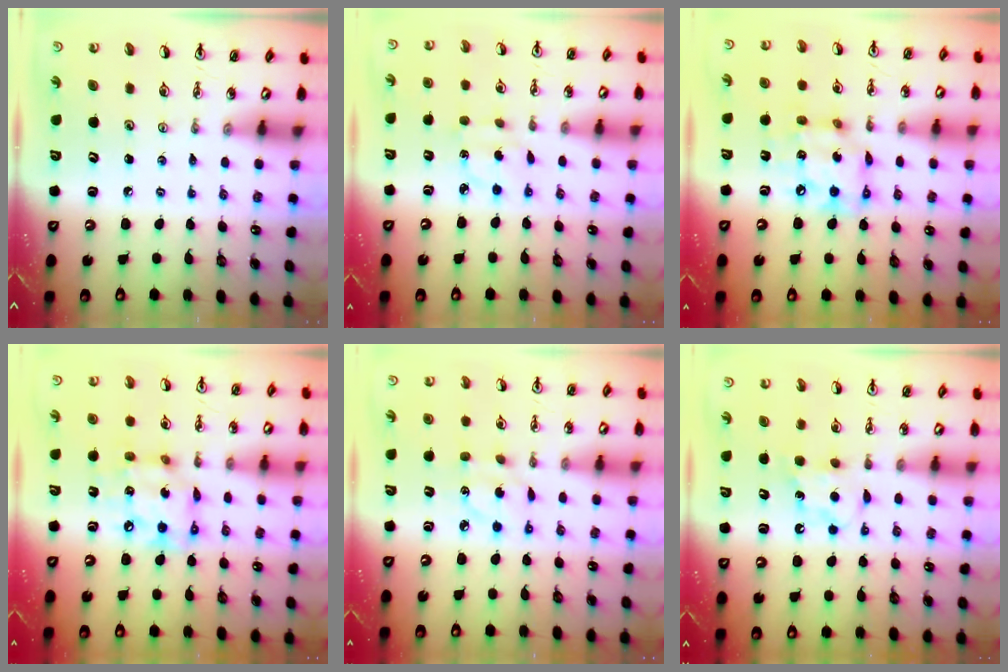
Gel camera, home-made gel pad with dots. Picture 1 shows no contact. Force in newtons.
{"total": 3.2, "press": 3.2, "slide": 0.5}
{"total": 13.3, "press": 13.2, "slide": 1.4}
{"total": 13.3, "press": 13.2, "slide": 1.4}
{"total": 5.1, "press": 5.1, "slide": 0.4}
{"total": 6.8, "press": 6.7, "slide": 0.9}